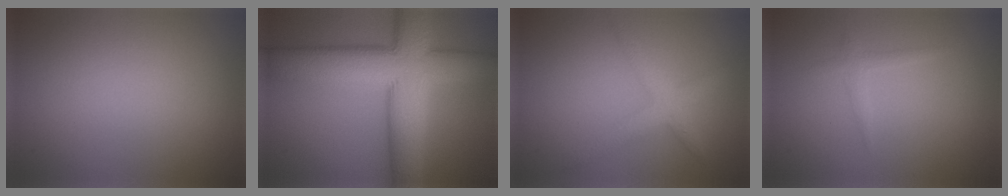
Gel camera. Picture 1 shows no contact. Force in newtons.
{"total": 11.8, "press": 11.8, "slide": 0.7}
{"total": 2.9, "press": 2.9, "slide": 0.1}
{"total": 1.1, "press": 1.0, "slide": 0.1}